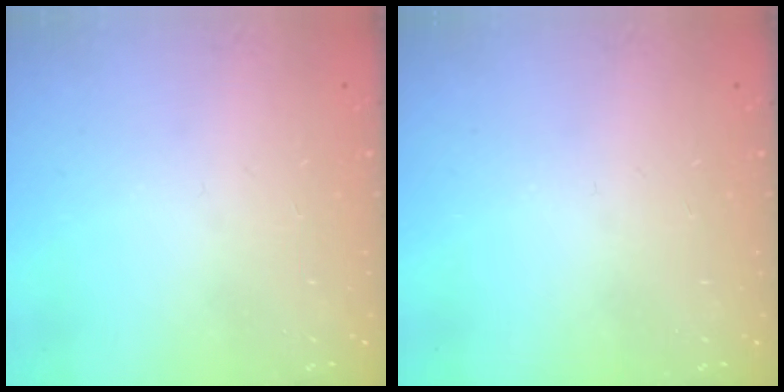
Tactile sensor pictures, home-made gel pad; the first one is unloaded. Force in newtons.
{"total": 0.0}